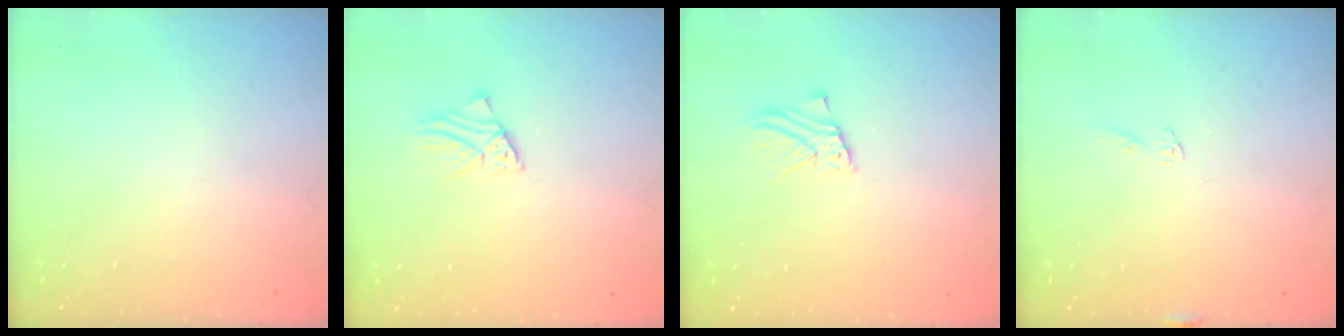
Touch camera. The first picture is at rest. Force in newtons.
{"total": 1.5, "press": 1.5, "slide": 0.1}
{"total": 2.6, "press": 2.6, "slide": 0.2}
{"total": 5.0, "press": 5.0, "slide": 0.3}